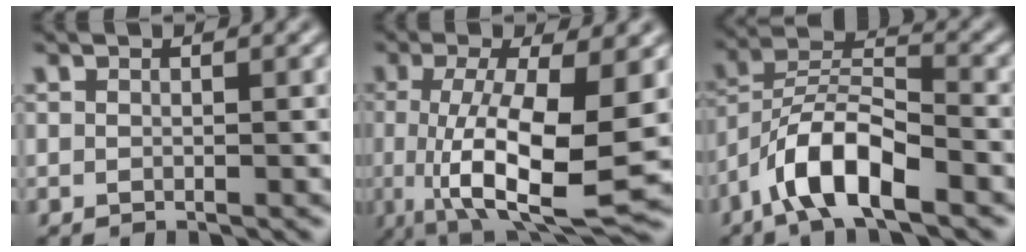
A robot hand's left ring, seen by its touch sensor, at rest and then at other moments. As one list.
[{"total": 10.8, "force": [-1.2, 3.3, 10.2], "torque": [-0.176, -0.024, -0.014]}, {"total": 7.3, "force": [-4.4, 2.4, 5.4], "torque": [-0.092, 0.012, -0.085]}]